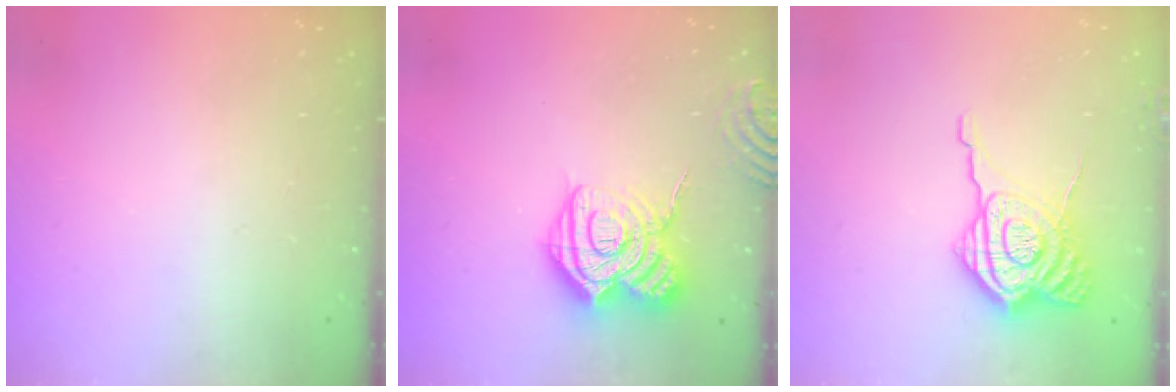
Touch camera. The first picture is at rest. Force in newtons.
{"total": 17.2, "press": 17.2, "slide": 1.5}
{"total": 12.9, "press": 12.8, "slide": 1.3}